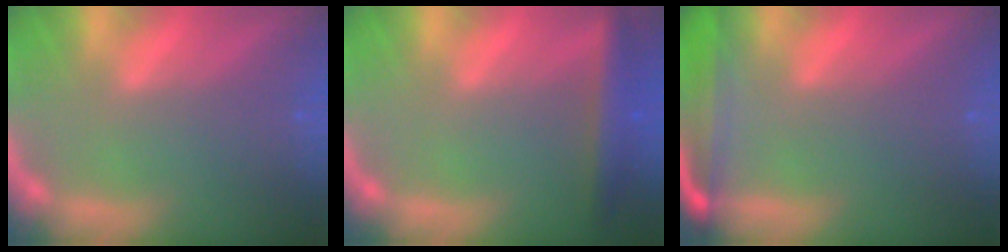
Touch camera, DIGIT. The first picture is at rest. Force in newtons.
{"total": 4.0}
{"total": 5.5}